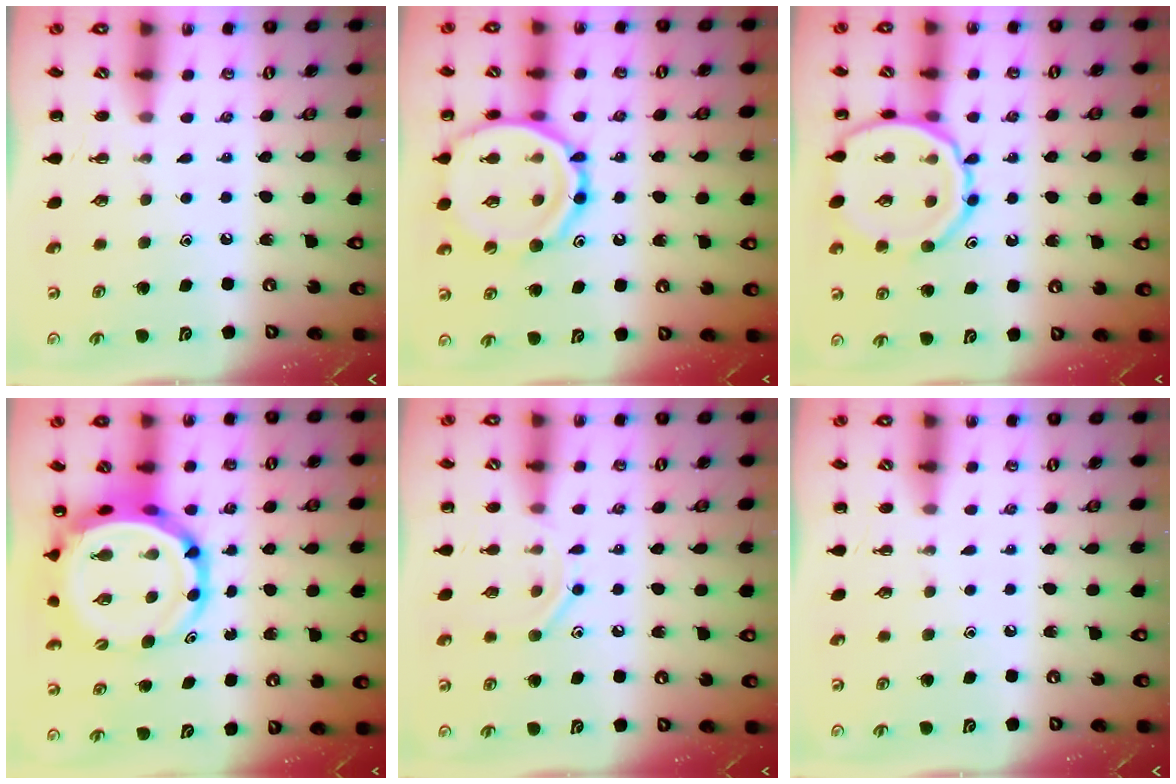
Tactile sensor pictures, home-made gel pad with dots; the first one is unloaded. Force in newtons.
{"total": 19.4, "press": 19.2, "slide": 2.5}
{"total": 13.3, "press": 13.2, "slide": 1.2}
{"total": 10.7, "press": 10.3, "slide": 2.9}
{"total": 8.4, "press": 8.3, "slide": 1.4}
{"total": 0.0}